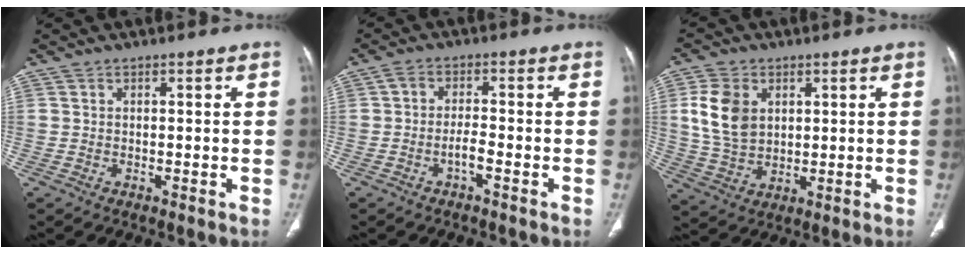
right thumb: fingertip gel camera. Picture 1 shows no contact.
{"total": 3.1, "force": [-1.6, 0.9, 2.5], "torque": [-0.048, 0.016, -0.032]}
{"total": 9.9, "force": [2.7, 7.1, 6.4], "torque": [-0.112, -0.009, 0.059]}